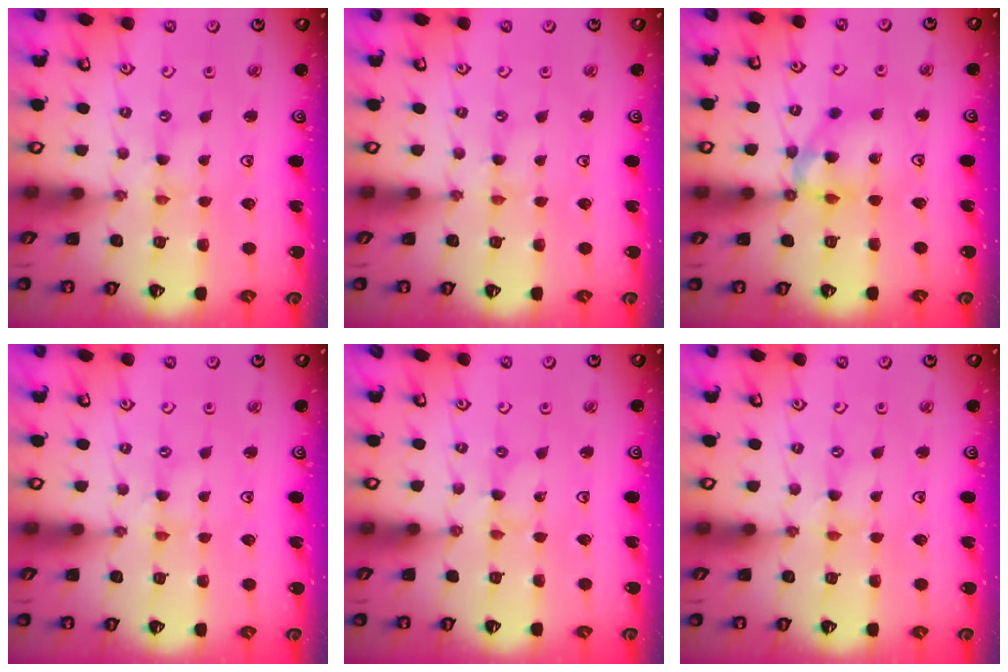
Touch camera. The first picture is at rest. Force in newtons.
{"total": 0.0}
{"total": 12.2, "press": 12.1, "slide": 1.7}
{"total": 0.0}
{"total": 0.0}
{"total": 0.6, "press": 0.6, "slide": 0.2}